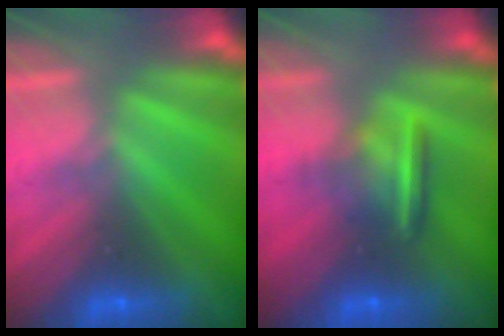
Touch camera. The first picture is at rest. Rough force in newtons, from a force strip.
{"total": 8.7}